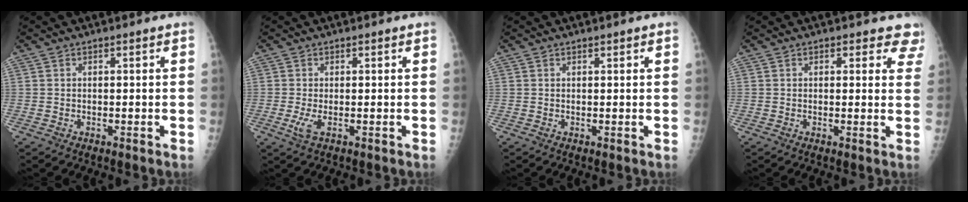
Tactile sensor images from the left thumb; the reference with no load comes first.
{"total": 2.4, "force": [-0.4, 0.7, 2.2], "torque": [-0.055, -0.008, -0.009]}
{"total": 0.6, "force": [0.5, 0.2, 0.4], "torque": [-0.003, -0.001, 0.007]}
{"total": 4.8, "force": [3.9, 2.4, 1.4], "torque": [0.028, -0.015, 0.026]}